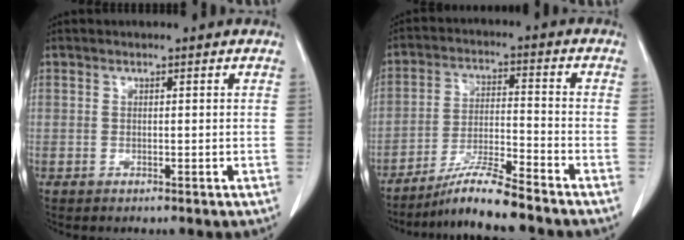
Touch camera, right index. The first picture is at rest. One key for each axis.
{"total": 8.1, "fx": -7.0, "fy": -0.8, "fz": 4.0, "tx": -0.077, "ty": -0.016, "tz": -0.128}